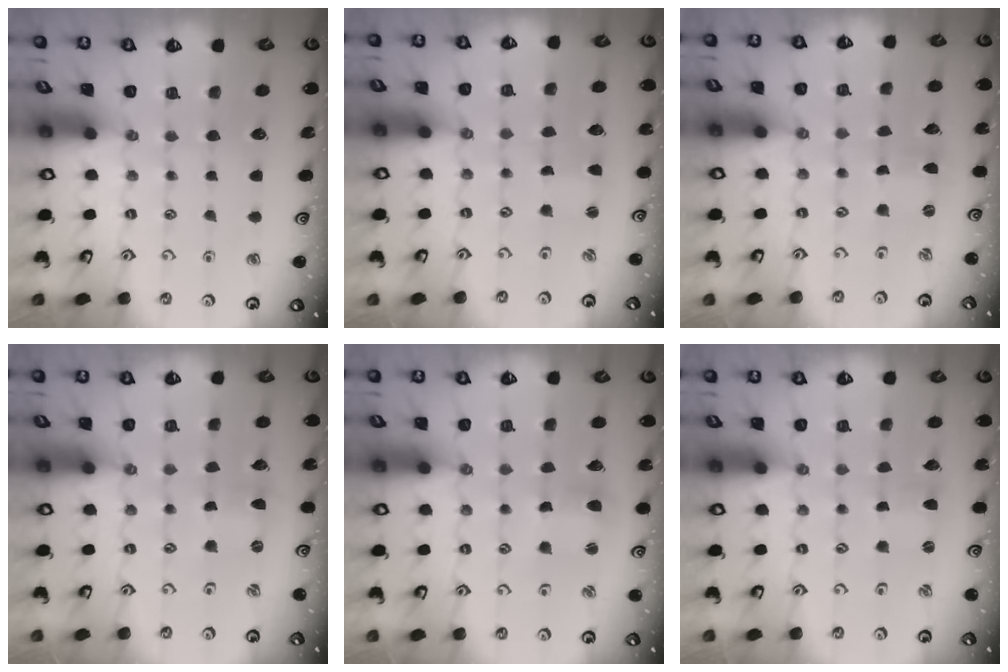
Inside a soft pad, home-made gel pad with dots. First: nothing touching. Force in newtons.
{"total": 0.6, "press": 0.6, "slide": 0.0}
{"total": 0.0}
{"total": 0.0}
{"total": 4.0, "press": 4.0, "slide": 0.4}
{"total": 0.6, "press": 0.6, "slide": 0.0}